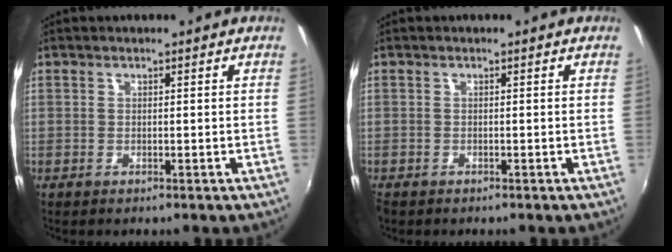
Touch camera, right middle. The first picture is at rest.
{"total": 0.9, "force": [-0.7, 0.5, 0.2], "torque": [-0.006, -0.004, -0.015]}